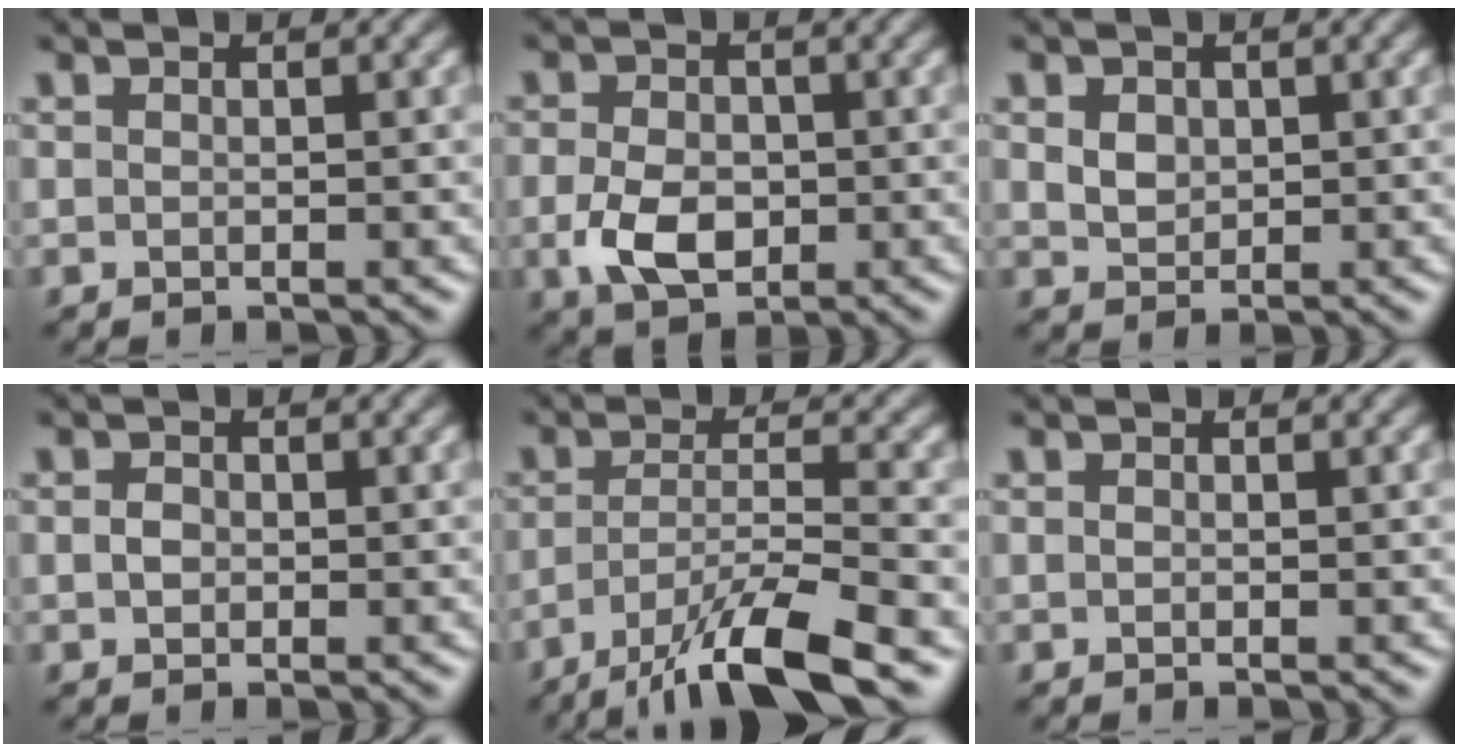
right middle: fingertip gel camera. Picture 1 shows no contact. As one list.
[{"total": 4.4, "force": [-0.9, 3.0, 3.1], "torque": [-0.069, -0.005, -0.021]}, {"total": 1.8, "force": [0.6, 1.4, 1.0], "torque": [-0.023, 0.000, 0.012]}, {"total": 1.1, "force": [0.0, 0.9, 0.6], "torque": [-0.015, 0.001, -0.004]}, {"total": 8.5, "force": [-5.6, 1.7, 6.1], "torque": [-0.104, 0.001, -0.105]}, {"total": 0.0}]